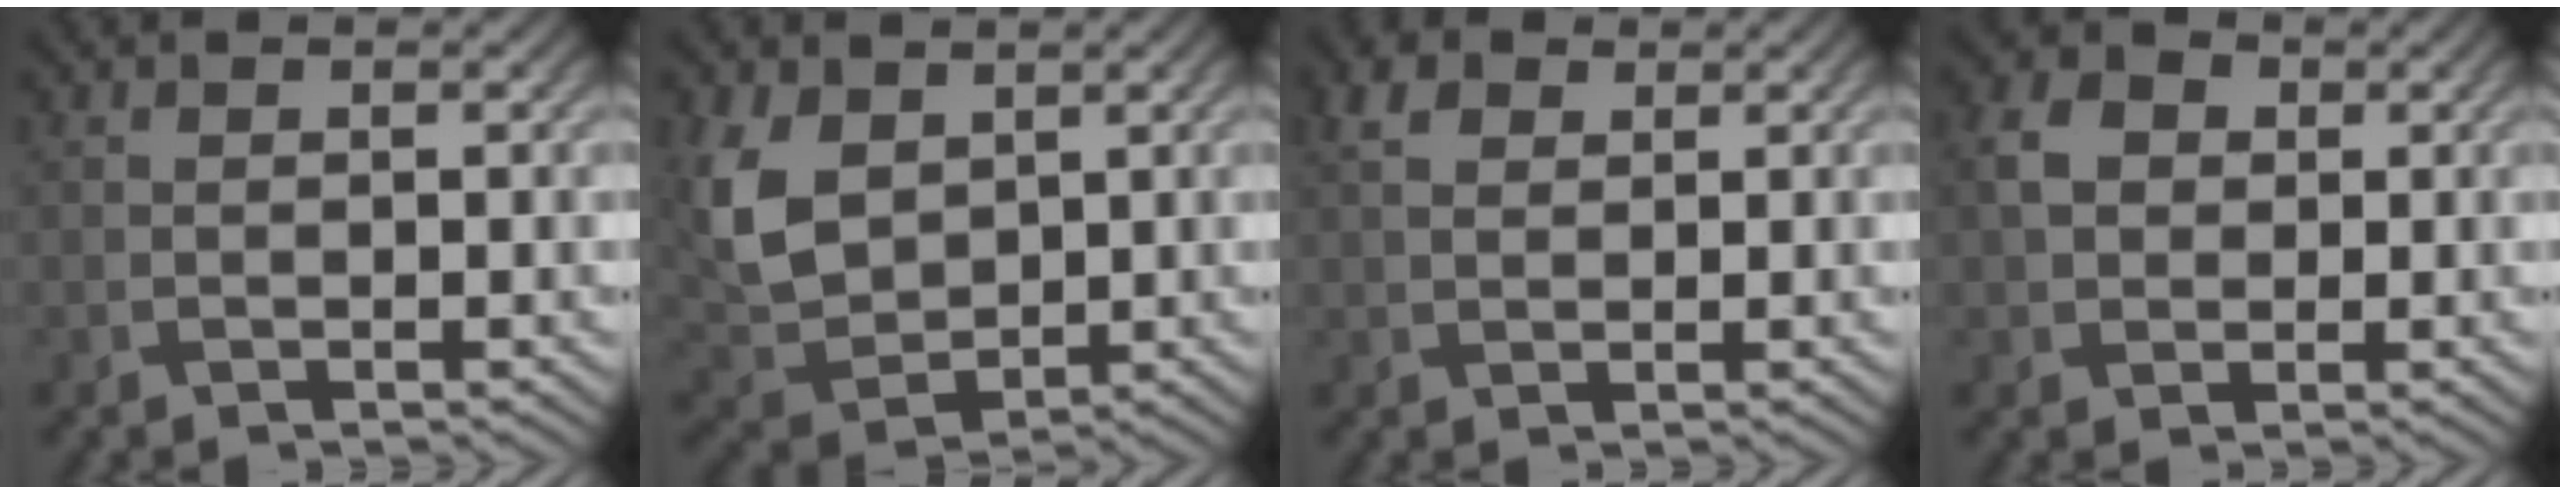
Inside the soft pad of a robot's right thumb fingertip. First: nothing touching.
{"total": 8.4, "force": [3.0, 5.8, 5.3], "torque": [-0.146, -0.005, 0.064]}
{"total": 2.5, "force": [1.3, 1.6, 1.4], "torque": [-0.033, 0.006, 0.023]}
{"total": 4.2, "force": [0.6, 3.6, 2.2], "torque": [-0.057, 0.008, 0.003]}